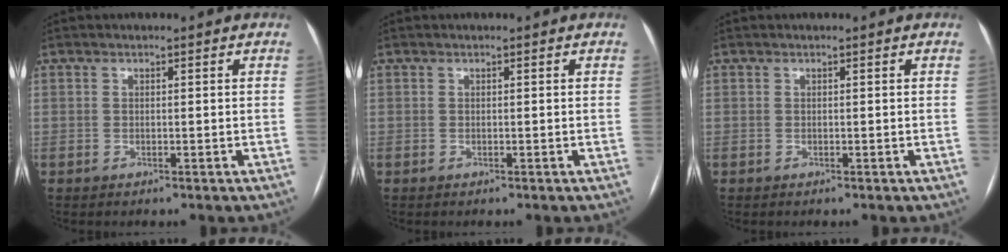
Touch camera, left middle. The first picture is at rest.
{"total": 0.0}
{"total": 0.0}